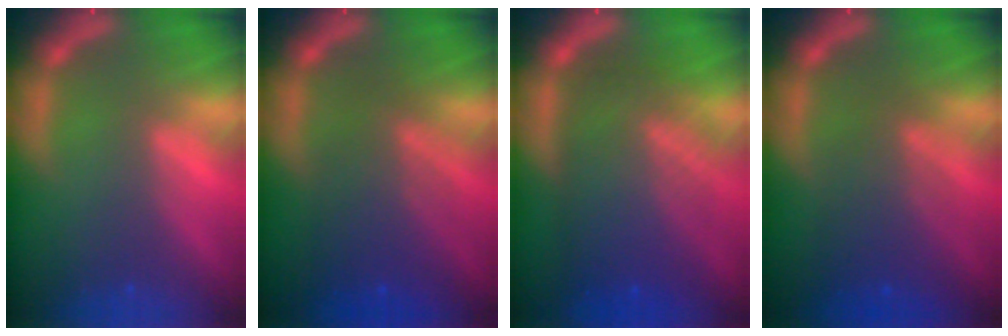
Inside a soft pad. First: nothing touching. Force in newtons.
{"total": 6.5}
{"total": 9.6}
{"total": 5.6}